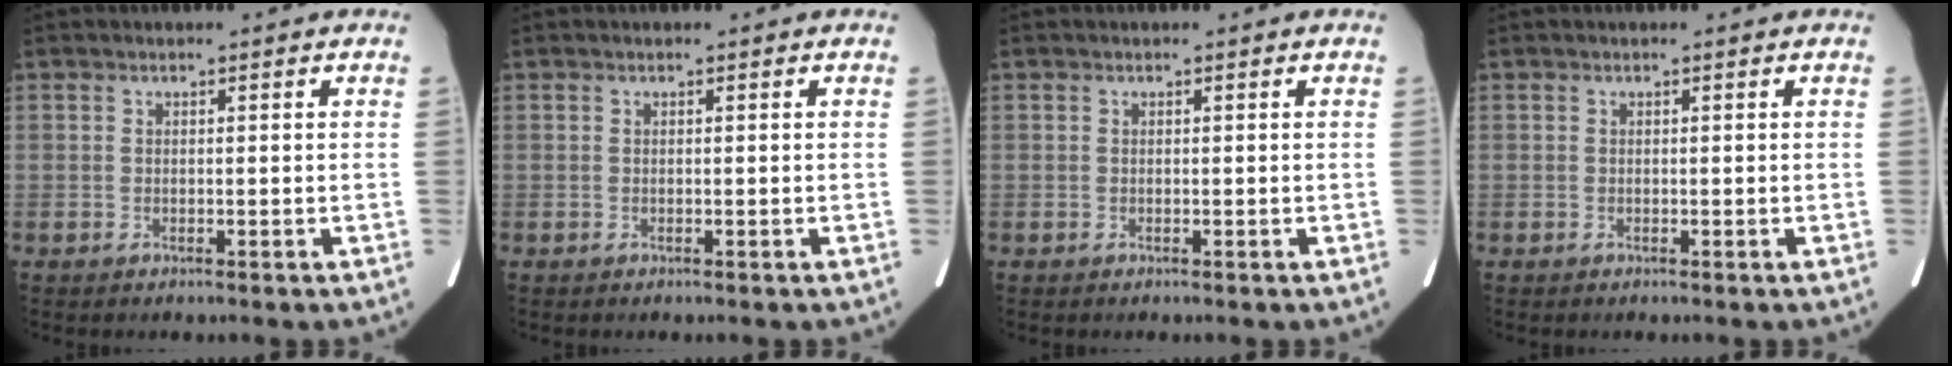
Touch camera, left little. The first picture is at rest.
{"total": 0.0}
{"total": 0.0}
{"total": 0.0}